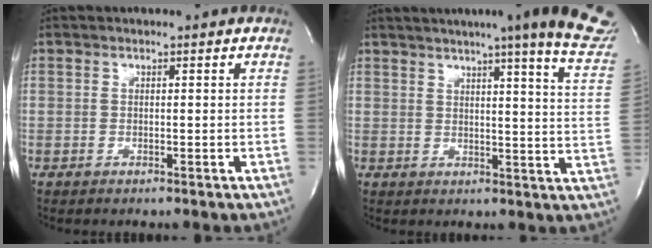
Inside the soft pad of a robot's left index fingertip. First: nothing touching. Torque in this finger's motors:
{"motor_torque": [0.04, -0.07, 0.61, 0.06]}